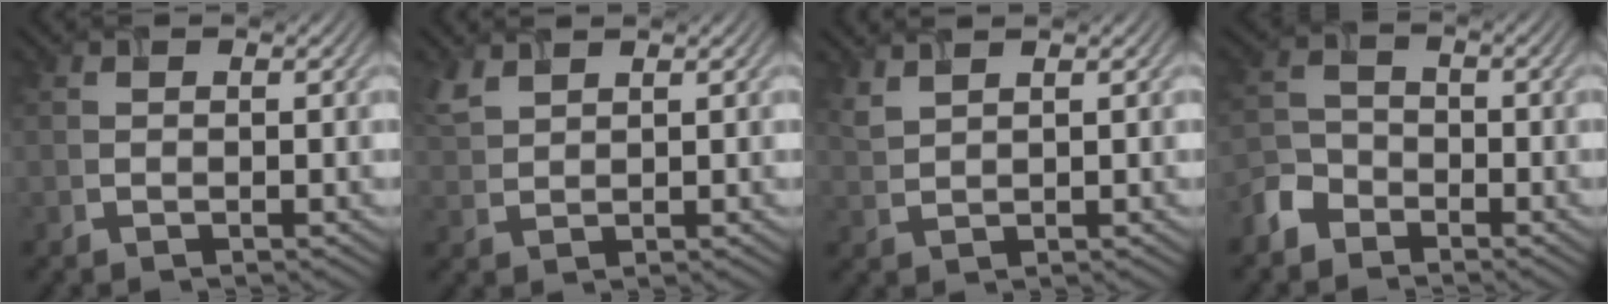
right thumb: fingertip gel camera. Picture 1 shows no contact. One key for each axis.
{"total": 3.1, "fx": 2.3, "fy": 1.2, "fz": 1.7, "tx": -0.050, "ty": 0.005, "tz": 0.056}
{"total": 2.3, "fx": 1.9, "fy": 0.4, "fz": 1.2, "tx": -0.032, "ty": 0.005, "tz": 0.045}
{"total": 3.8, "fx": -2.9, "fy": 2.4, "fz": 0.9, "tx": -0.028, "ty": 0.002, "tz": -0.073}